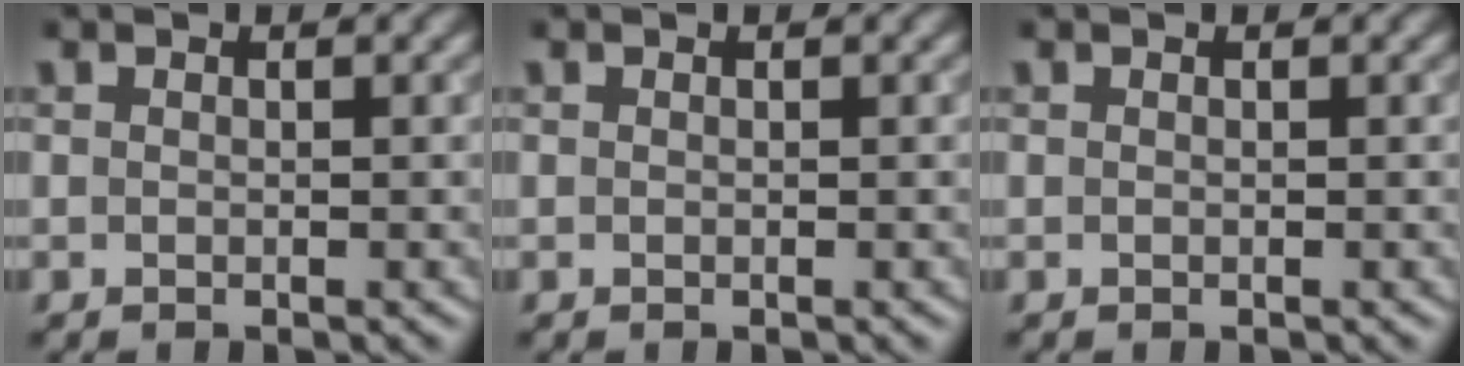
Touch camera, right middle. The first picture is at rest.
{"total": 0.0}
{"total": 0.0}